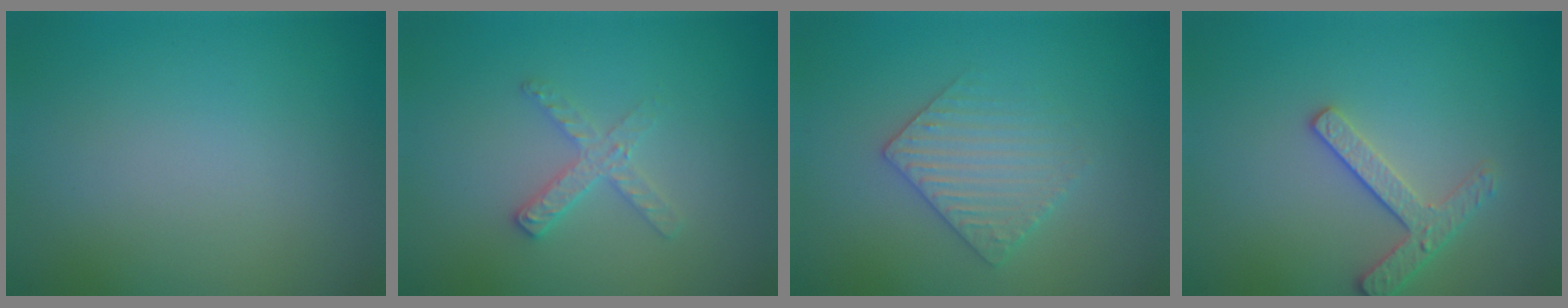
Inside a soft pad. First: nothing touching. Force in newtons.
{"total": 2.0, "press": 2.0, "slide": 0.2}
{"total": 3.0, "press": 2.9, "slide": 0.6}
{"total": 2.5, "press": 2.4, "slide": 0.7}